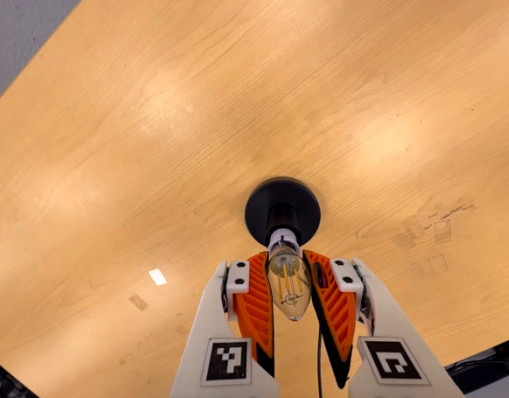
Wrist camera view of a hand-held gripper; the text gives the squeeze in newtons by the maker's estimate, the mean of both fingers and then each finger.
{"total": 17.5, "left": 15.6, "right": 19.4}